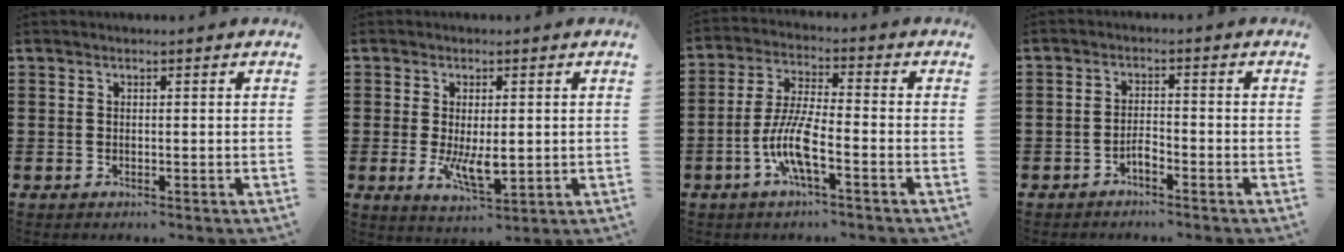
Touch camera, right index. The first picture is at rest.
{"total": 5.8, "force": [-0.4, 2.6, 5.2], "torque": [-0.104, -0.005, -0.011]}
{"total": 8.2, "force": [-3.4, 1.7, 7.3], "torque": [-0.167, -0.013, -0.071]}
{"total": 2.0, "force": [-1.5, 0.6, 1.2], "torque": [-0.026, 0.005, -0.030]}